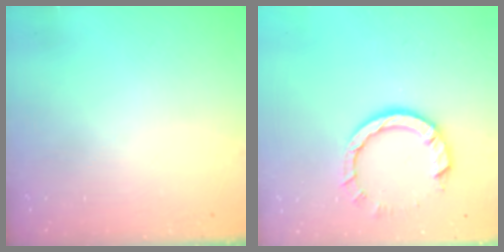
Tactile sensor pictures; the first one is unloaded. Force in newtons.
{"total": 9.3, "press": 9.3, "slide": 1.0}